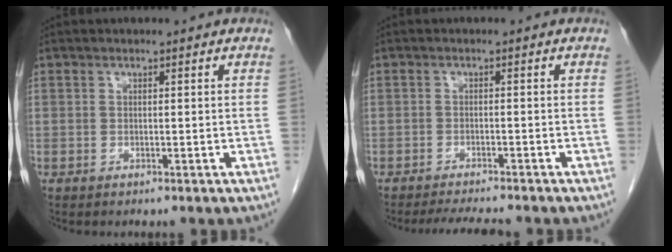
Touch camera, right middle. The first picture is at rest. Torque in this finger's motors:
{"motor_torque": [0.06, -0.04, 0.00, 0.00]}